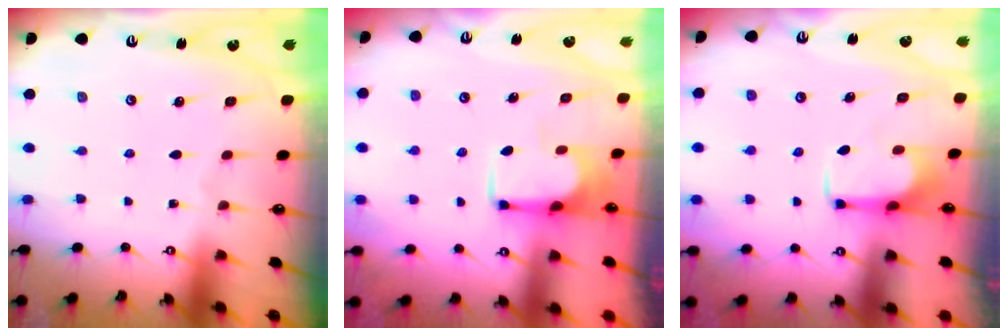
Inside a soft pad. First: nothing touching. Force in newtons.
{"total": 3.7, "press": 3.7, "slide": 0.2}
{"total": 1.9, "press": 1.8, "slide": 0.6}